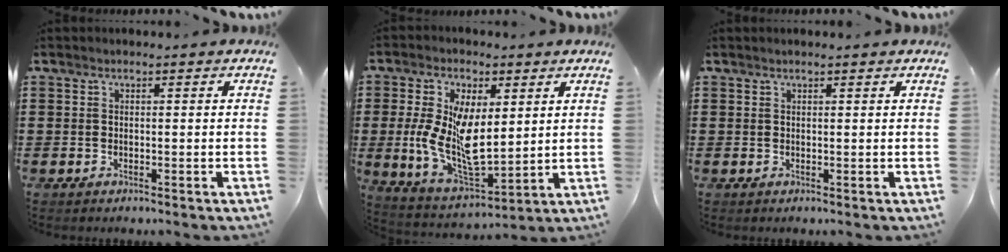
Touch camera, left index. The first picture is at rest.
{"total": 11.2, "force": [1.4, 5.5, 9.6], "torque": [-0.221, -0.014, 0.026]}
{"total": 0.8, "force": [0.5, 0.0, 0.5], "torque": [-0.011, 0.000, 0.010]}